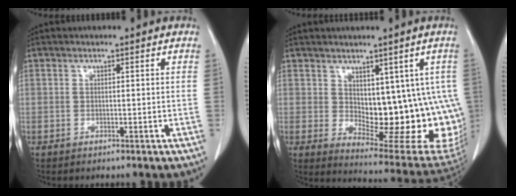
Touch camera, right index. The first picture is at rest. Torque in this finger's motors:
{"motor_torque": [0.48, 0.13, 0.58, 0.08]}